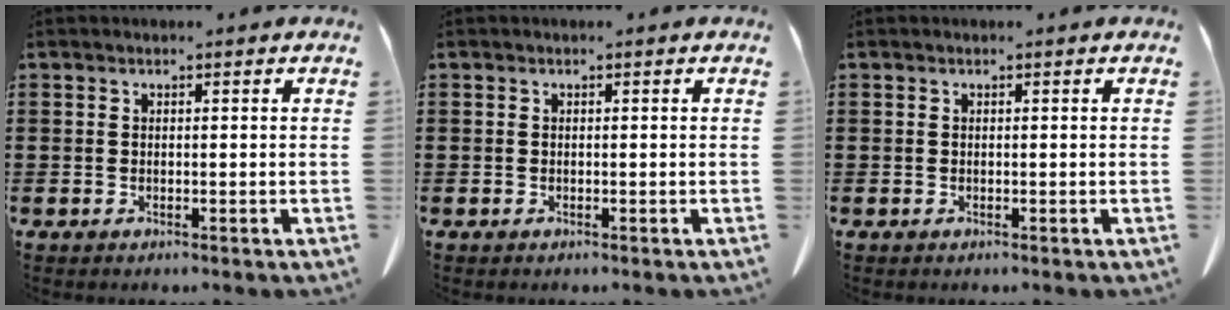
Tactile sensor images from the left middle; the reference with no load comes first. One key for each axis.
{"total": 0.0}
{"total": 0.0}